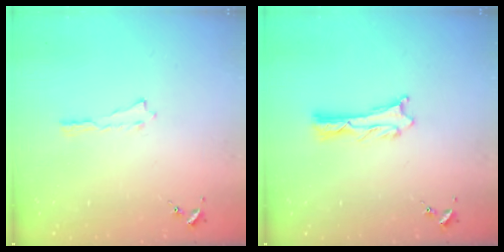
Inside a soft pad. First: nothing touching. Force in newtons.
{"total": 1.3, "press": 1.2, "slide": 0.1}